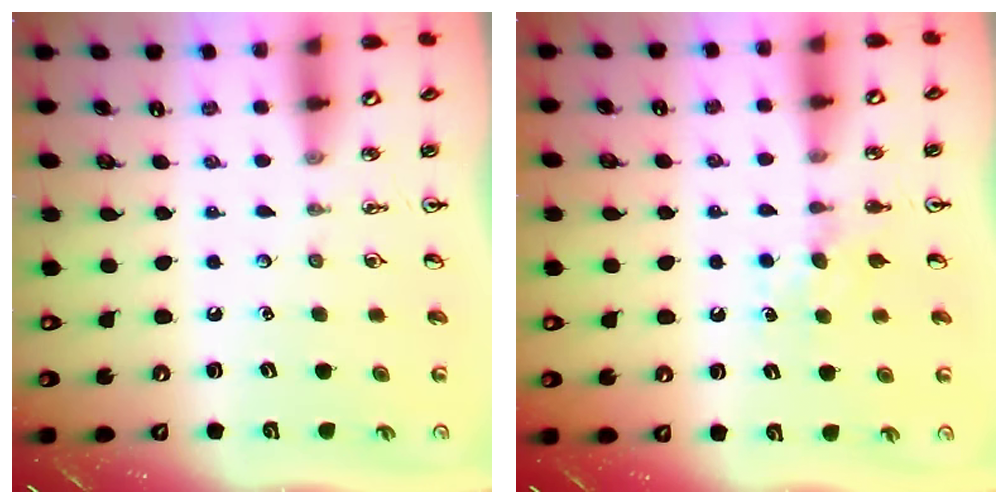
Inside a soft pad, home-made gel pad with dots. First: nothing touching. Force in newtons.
{"total": 4.2, "press": 4.1, "slide": 0.6}